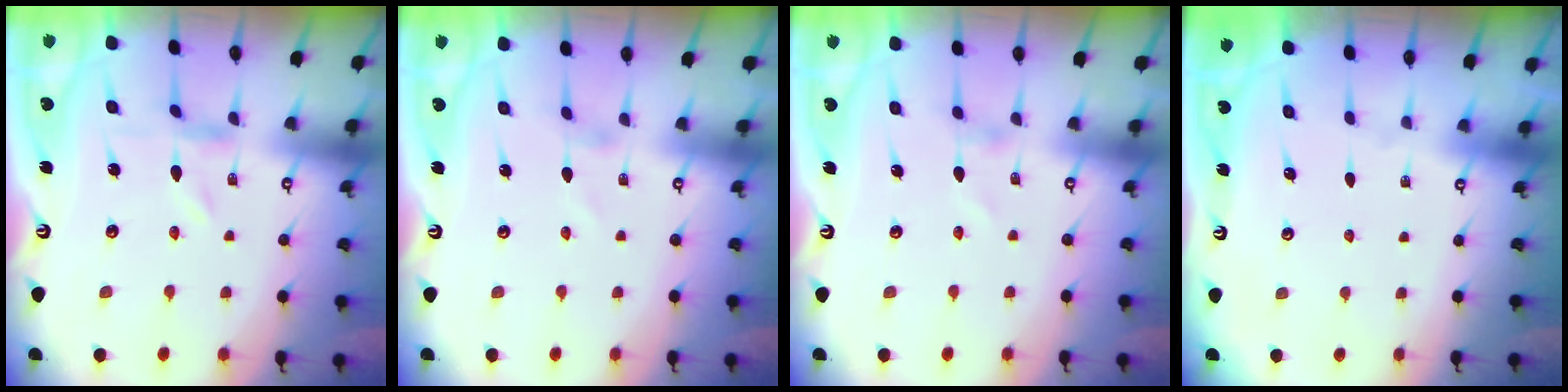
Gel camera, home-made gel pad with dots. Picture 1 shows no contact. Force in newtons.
{"total": 0.0}
{"total": 0.8, "press": 0.7, "slide": 0.3}
{"total": 0.0}